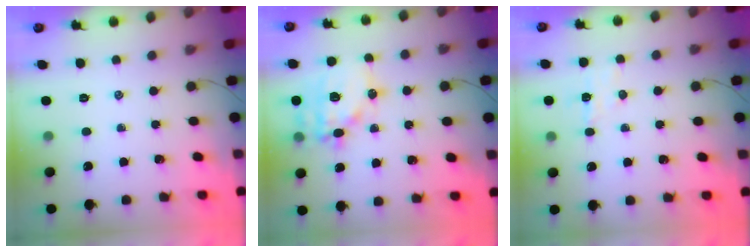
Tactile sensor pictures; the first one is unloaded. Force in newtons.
{"total": 15.5, "press": 15.2, "slide": 3.1}
{"total": 6.0, "press": 5.9, "slide": 1.3}